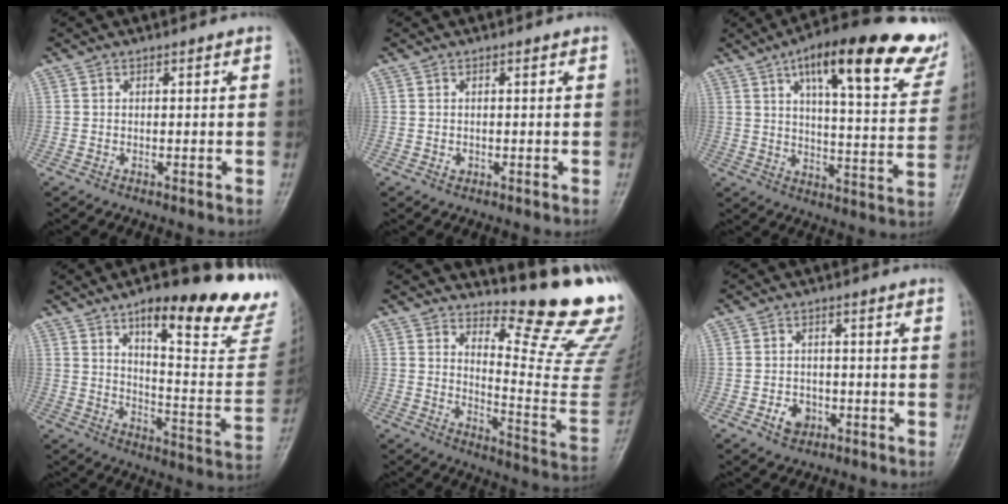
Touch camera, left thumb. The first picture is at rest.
{"total": 0.8, "force": [-0.1, 0.7, 0.4], "torque": [0.000, 0.001, -0.002]}
{"total": 25.8, "force": [15.4, 7.3, 19.3], "torque": [-0.240, -0.034, 0.209]}
{"total": 24.2, "force": [16.7, 5.9, 16.5], "torque": [-0.178, -0.087, 0.225]}
{"total": 17.2, "force": [14.5, 2.2, 8.9], "torque": [-0.086, -0.184, 0.190]}
{"total": 4.1, "force": [-1.6, 3.2, 1.9], "torque": [-0.016, 0.008, -0.024]}